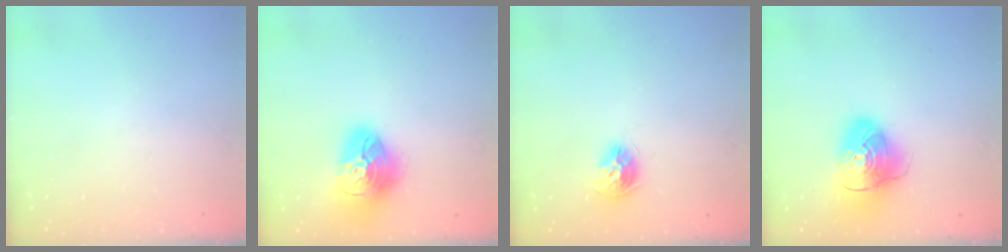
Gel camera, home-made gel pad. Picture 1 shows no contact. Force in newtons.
{"total": 18.3, "press": 18.2, "slide": 2.1}
{"total": 8.9, "press": 8.8, "slide": 1.2}
{"total": 14.0, "press": 13.8, "slide": 2.3}